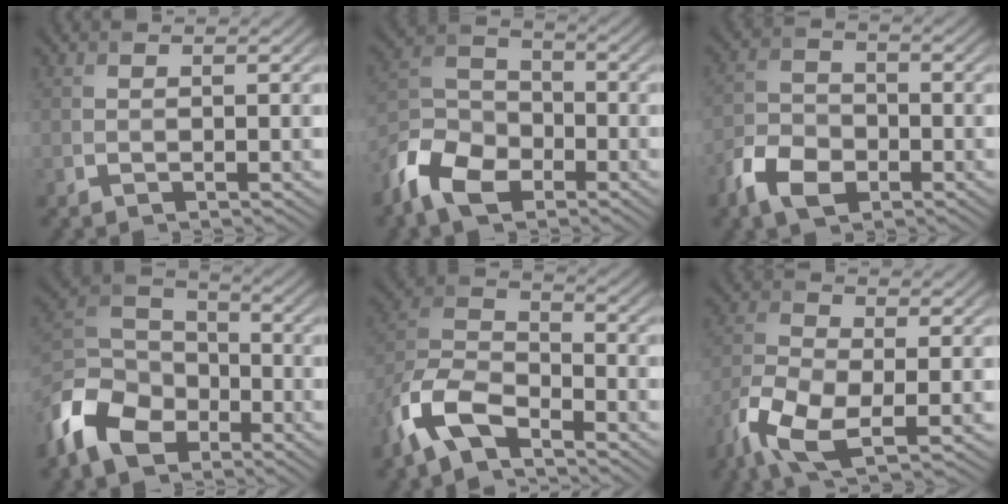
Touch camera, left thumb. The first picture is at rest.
{"total": 9.5, "force": [-5.9, 5.5, 5.0], "torque": [-0.118, -0.012, -0.137]}
{"total": 6.3, "force": [-3.6, 3.9, 3.5], "torque": [-0.078, -0.004, -0.082]}
{"total": 11.3, "force": [-6.4, 7.3, 5.7], "torque": [-0.148, -0.020, -0.147]}
{"total": 10.0, "force": [-6.6, 4.1, 6.2], "torque": [-0.137, -0.006, -0.153]}
{"total": 7.9, "force": [-3.9, 3.5, 5.9], "torque": [-0.135, -0.012, -0.084]}